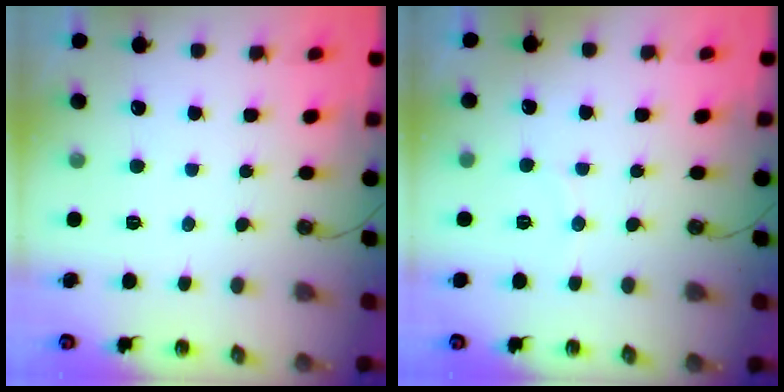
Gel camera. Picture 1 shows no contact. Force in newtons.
{"total": 2.2, "press": 2.2, "slide": 0.2}